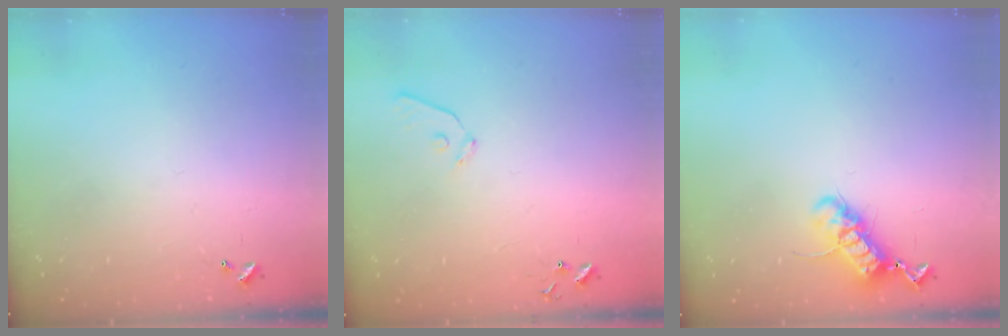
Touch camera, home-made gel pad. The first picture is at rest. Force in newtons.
{"total": 7.4, "press": 7.4, "slide": 0.6}
{"total": 12.7, "press": 12.6, "slide": 1.6}